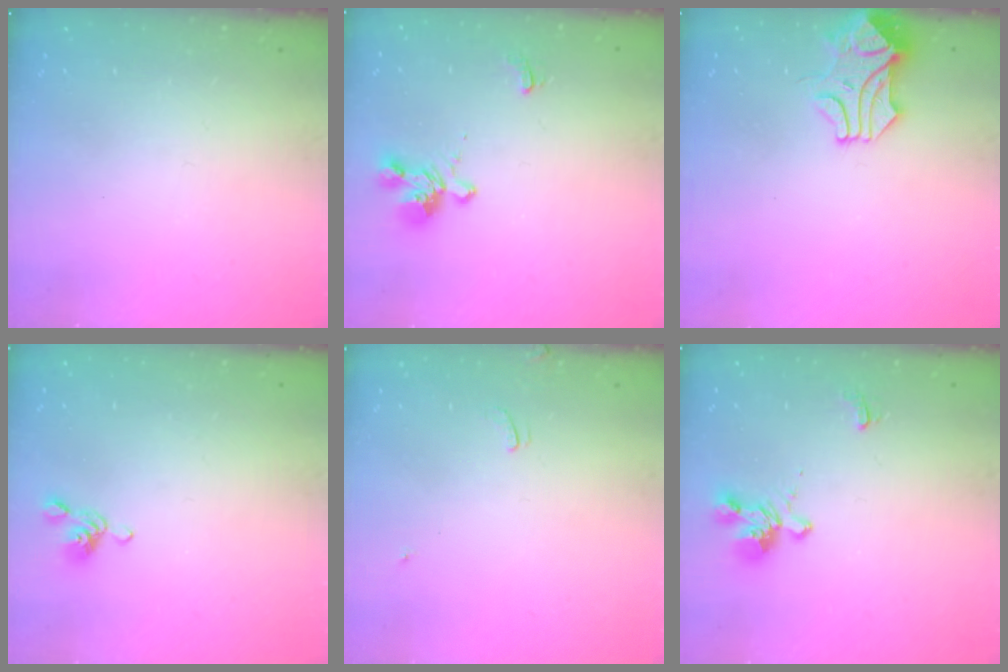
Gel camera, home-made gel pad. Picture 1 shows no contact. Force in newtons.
{"total": 1.2, "press": 0.4, "slide": 1.1}
{"total": 1.0, "press": 0.5, "slide": 0.8}
{"total": 5.5, "press": 5.5, "slide": 0.6}
{"total": 0.7, "press": 0.6, "slide": 0.4}
{"total": 1.2, "press": 0.4, "slide": 1.1}